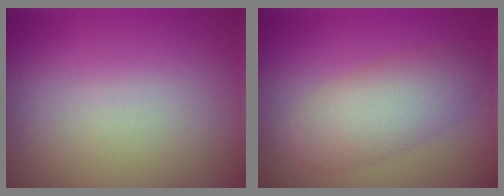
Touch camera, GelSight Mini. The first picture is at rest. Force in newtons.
{"total": 4.3, "press": 4.3, "slide": 0.2}